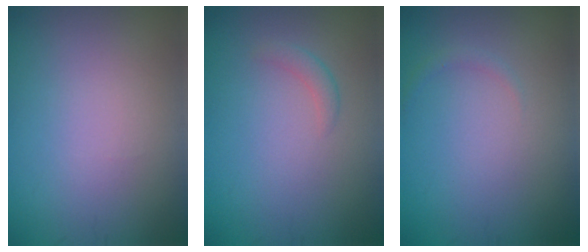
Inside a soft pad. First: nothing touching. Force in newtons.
{"total": 1.1, "press": 1.1, "slide": 0.0}
{"total": 0.6, "press": 0.6, "slide": 0.0}